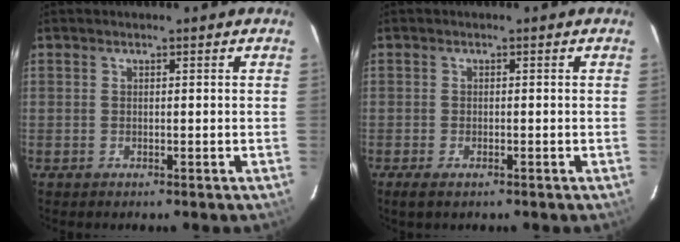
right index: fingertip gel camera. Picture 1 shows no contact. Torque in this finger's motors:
{"motor_torque": [0.28, 0.00, 0.03, 0.02]}